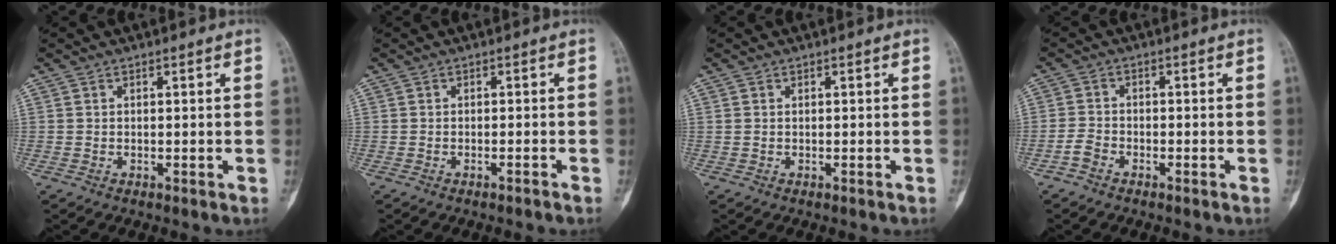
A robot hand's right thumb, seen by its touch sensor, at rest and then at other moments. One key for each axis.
{"total": 1.1, "fx": -0.9, "fy": -0.2, "fz": 0.6, "tx": -0.019, "ty": 0.013, "tz": -0.006}
{"total": 0.0}
{"total": 2.4, "fx": -1.7, "fy": 1.3, "fz": 1.1, "tx": -0.019, "ty": 0.009, "tz": -0.038}